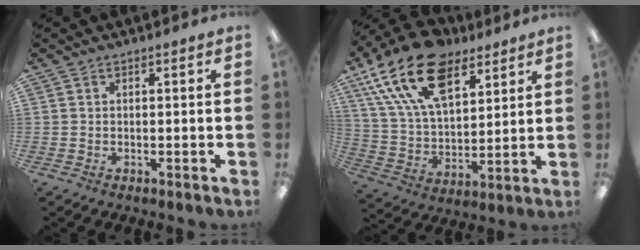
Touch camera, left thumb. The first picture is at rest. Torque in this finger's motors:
{"motor_torque": [0.52, 0.62, 1.57, -1.20, 0.59]}